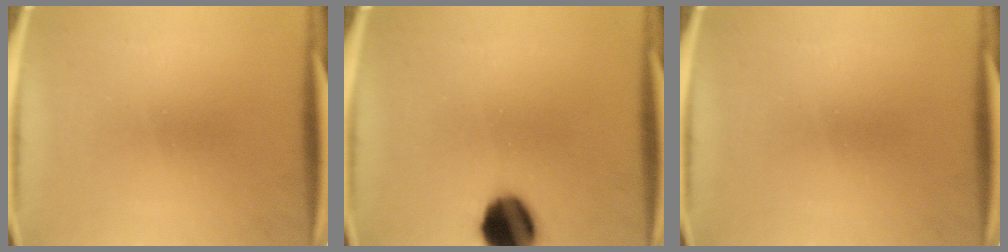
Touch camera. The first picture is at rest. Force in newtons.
{"total": 12.5}
{"total": 0.0}